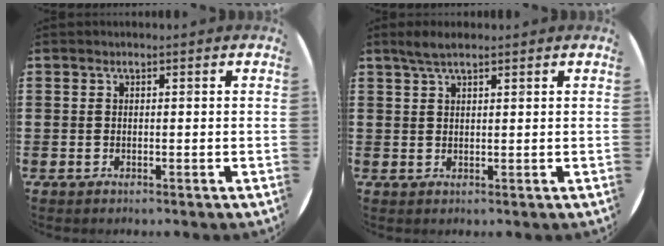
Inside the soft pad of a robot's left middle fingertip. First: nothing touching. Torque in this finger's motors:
{"motor_torque": [0.53, -0.47, 0.06, 0.02]}